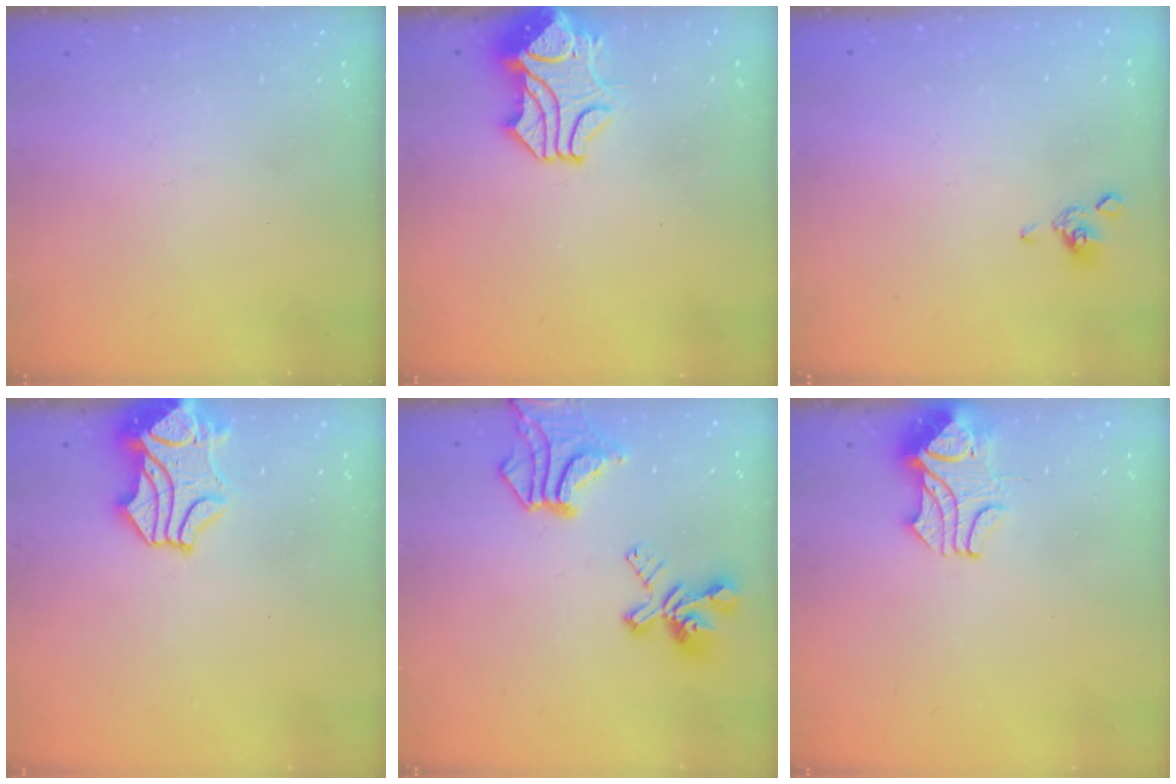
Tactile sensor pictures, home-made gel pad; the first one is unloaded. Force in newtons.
{"total": 2.0, "press": 1.6, "slide": 1.1}
{"total": 2.3, "press": 2.2, "slide": 0.5}
{"total": 2.0, "press": 1.5, "slide": 1.3}
{"total": 8.5, "press": 8.1, "slide": 2.7}
{"total": 2.2, "press": 2.1, "slide": 0.8}